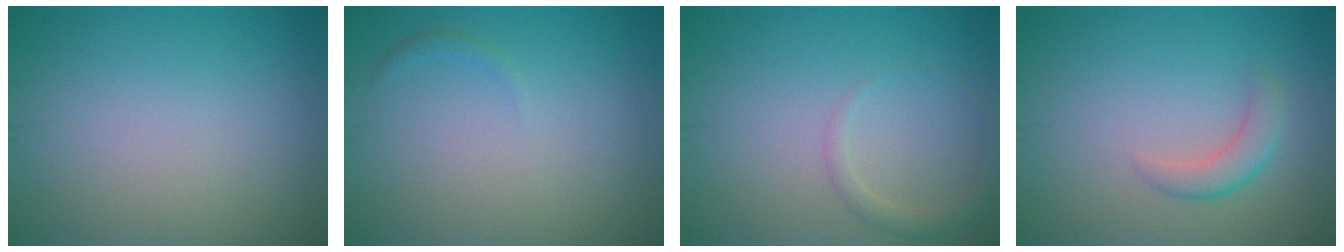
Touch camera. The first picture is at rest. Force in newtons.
{"total": 0.6, "press": 0.6, "slide": 0.0}
{"total": 1.5, "press": 1.5, "slide": 0.1}
{"total": 2.1, "press": 2.1, "slide": 0.1}